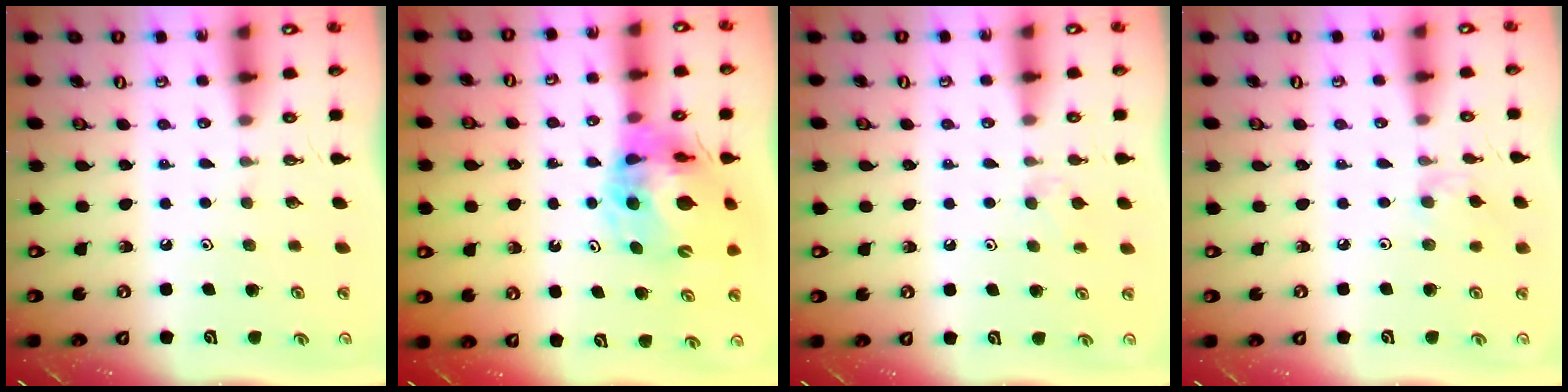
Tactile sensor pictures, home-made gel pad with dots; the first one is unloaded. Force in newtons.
{"total": 16.1, "press": 16.0, "slide": 1.6}
{"total": 3.5, "press": 3.5, "slide": 0.6}
{"total": 3.2, "press": 3.2, "slide": 0.4}